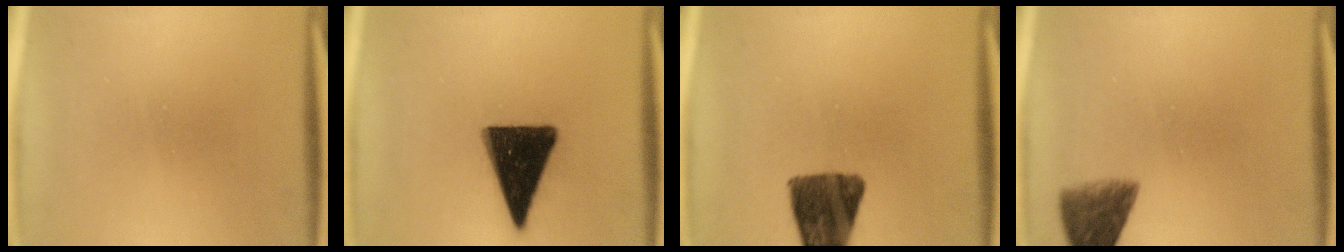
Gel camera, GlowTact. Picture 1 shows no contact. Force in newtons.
{"total": 15.9}
{"total": 11.8}
{"total": 5.8}